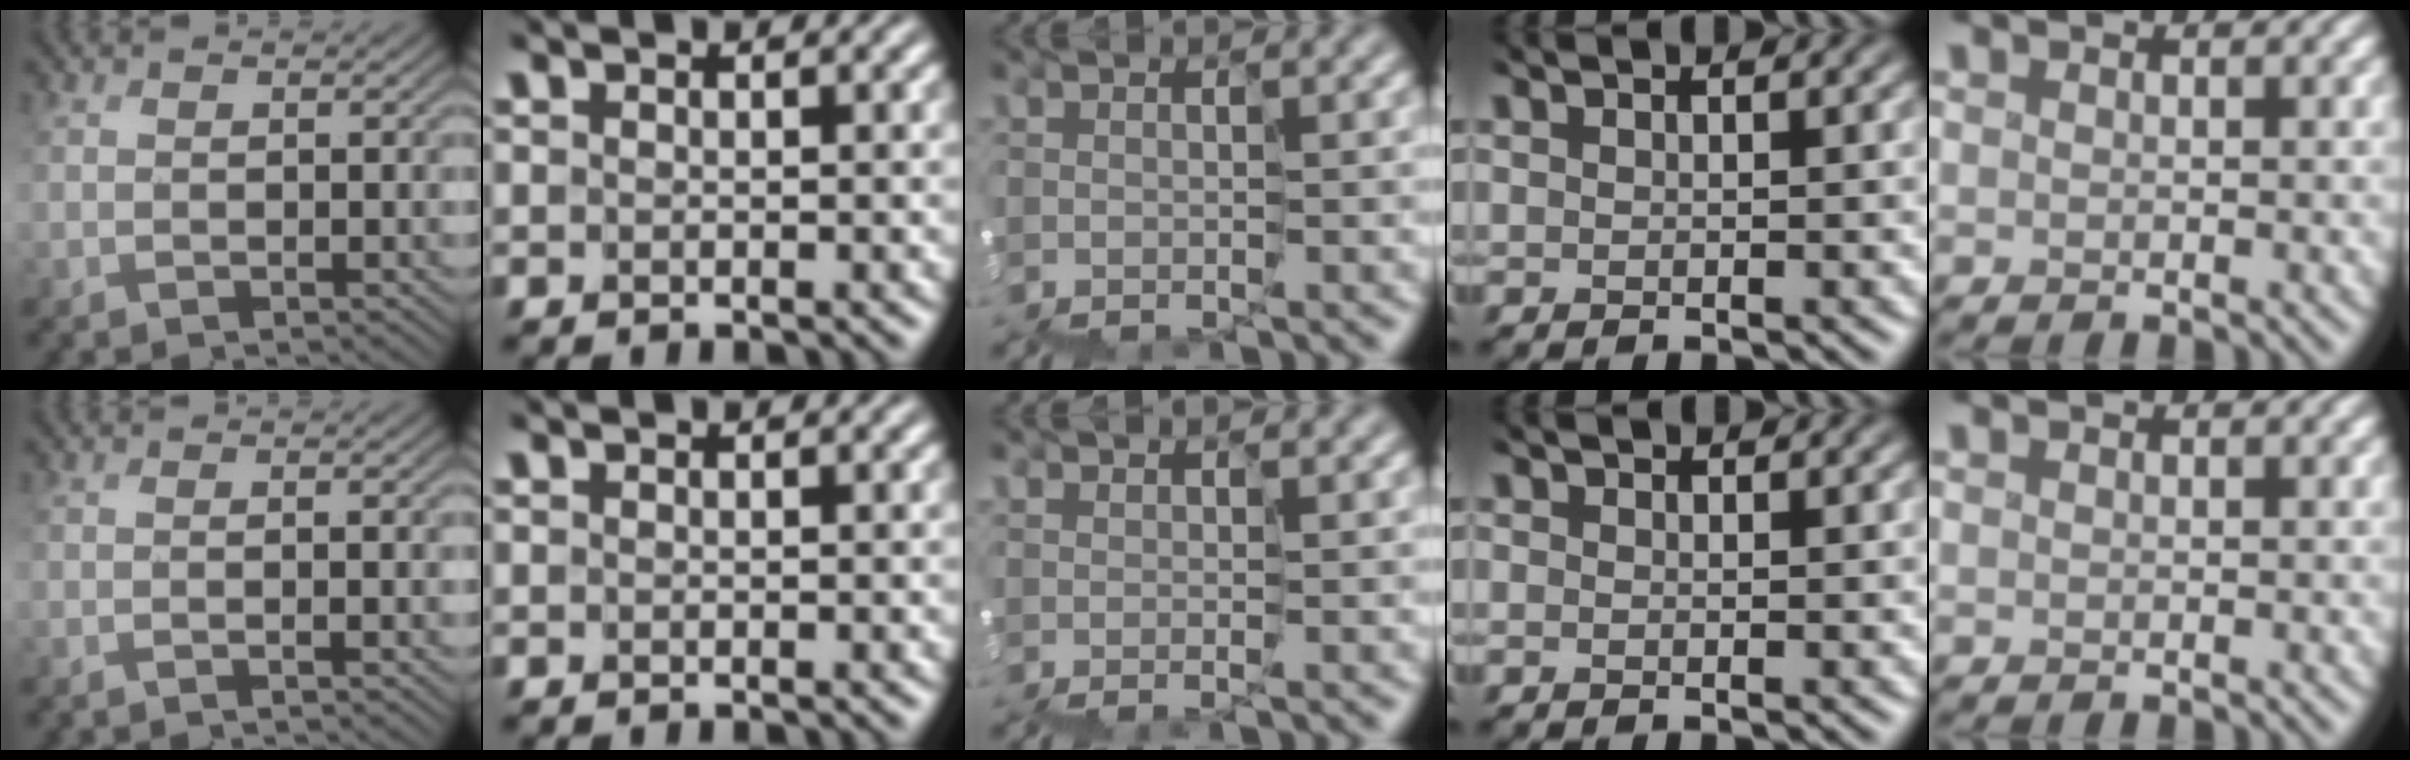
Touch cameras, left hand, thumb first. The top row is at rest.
{"thumb": {"total": 2.6, "force": [-0.9, 0.8, 2.3], "torque": [-0.026, -0.004, -0.020]}, "middle": {"total": 1.0, "force": [0.8, -0.6, 0.3], "torque": [-0.006, 0.000, 0.014]}, "ring": {"total": 0.7, "force": [-0.3, -0.3, -0.5], "torque": [0.001, -0.002, 0.002]}}